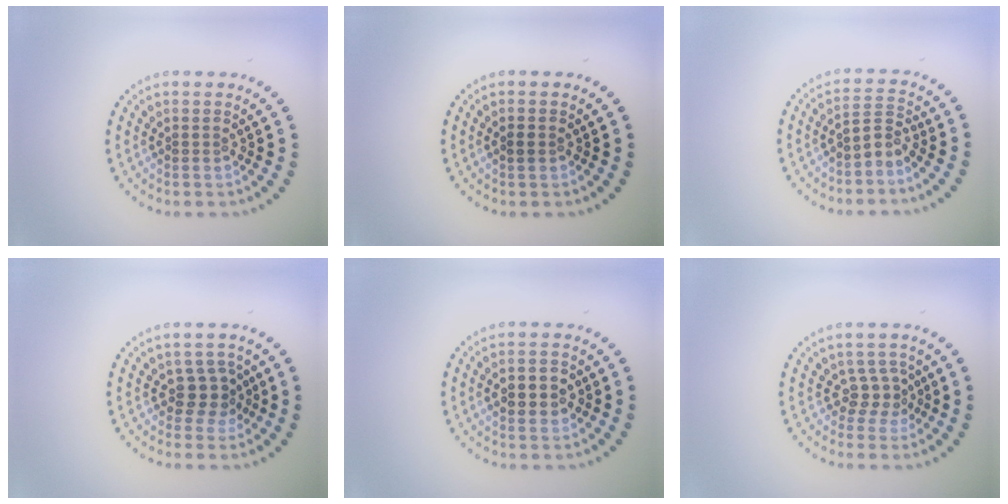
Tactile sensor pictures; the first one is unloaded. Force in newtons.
{"total": 0.7, "press": 0.7, "slide": 0.1}
{"total": 2.3, "press": 1.5, "slide": 1.7}
{"total": 2.3, "press": 1.8, "slide": 1.3}
{"total": 3.1, "press": 3.1, "slide": 0.2}
{"total": 2.1, "press": 1.5, "slide": 1.4}